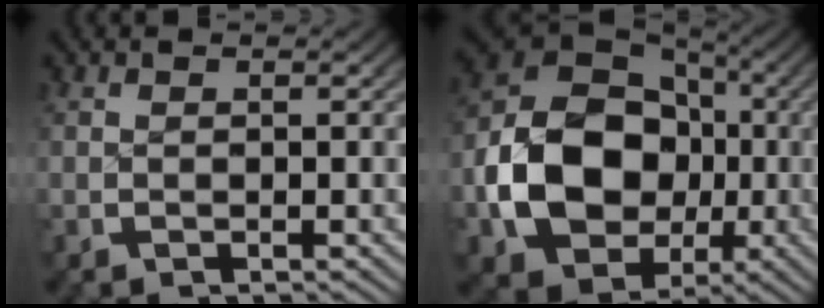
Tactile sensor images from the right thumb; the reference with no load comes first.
{"total": 16.0, "force": [-1.7, 12.0, 10.4], "torque": [-0.247, -0.051, -0.012]}